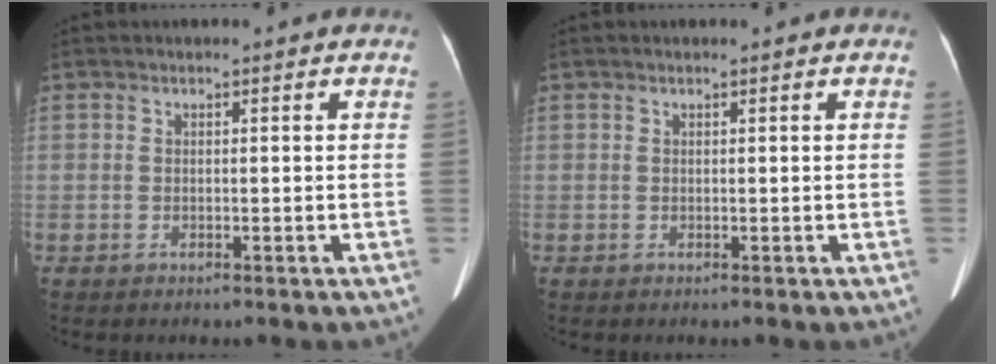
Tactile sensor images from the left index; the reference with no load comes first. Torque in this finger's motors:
{"motor_torque": [-0.12, -0.18, -0.03, 0.00]}